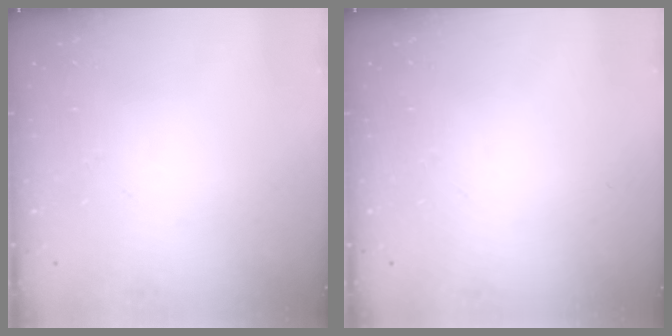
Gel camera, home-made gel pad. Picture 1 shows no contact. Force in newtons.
{"total": 0.0}